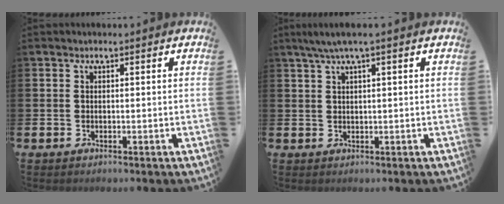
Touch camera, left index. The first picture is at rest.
{"total": 2.8, "force": [1.6, -0.1, 2.3], "torque": [-0.049, 0.004, 0.029]}